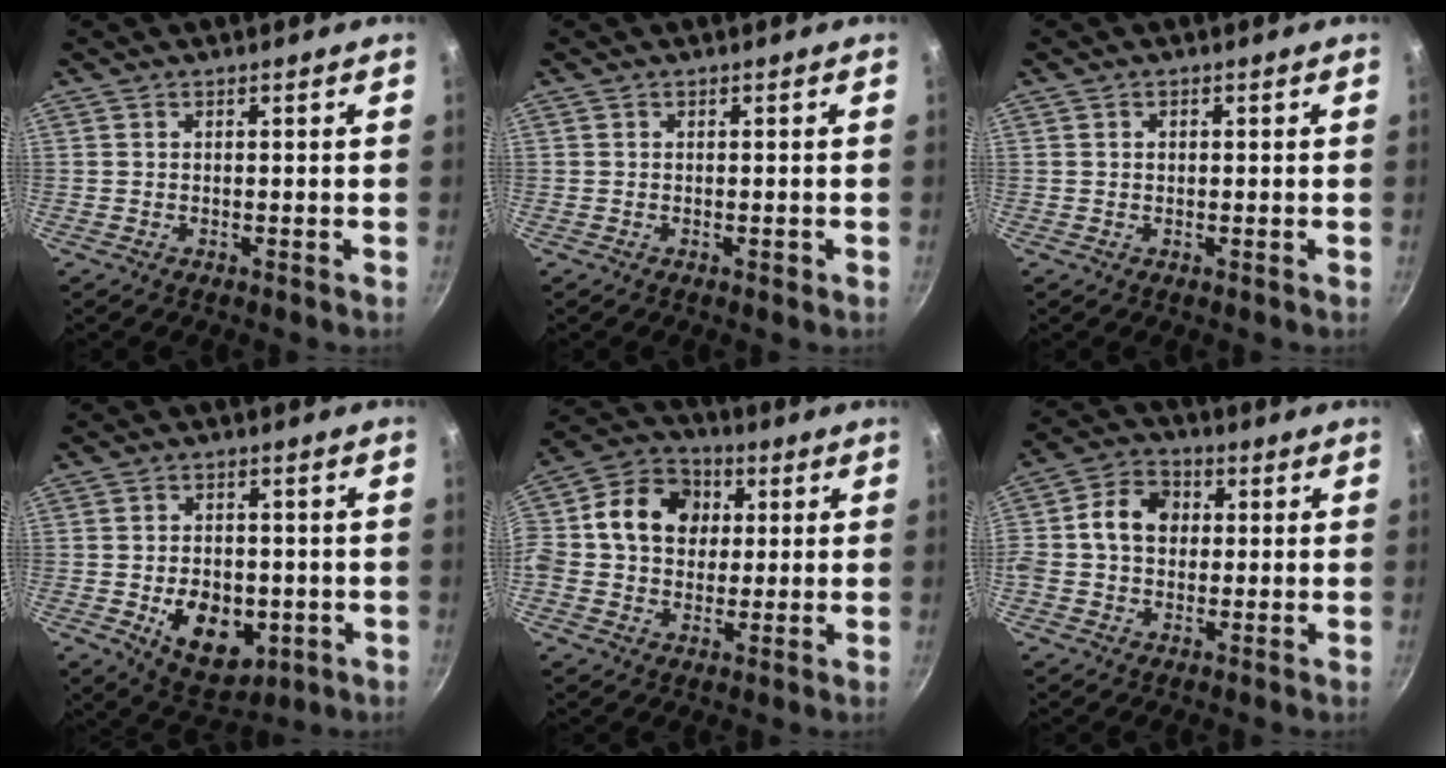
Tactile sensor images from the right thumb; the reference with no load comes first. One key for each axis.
{"total": 0.8, "fx": -0.3, "fy": 0.4, "fz": 0.6, "tx": -0.007, "ty": 0.002, "tz": -0.005}
{"total": 0.8, "fx": 0.1, "fy": 0.6, "fz": 0.5, "tx": -0.007, "ty": 0.004, "tz": 0.004}
{"total": 12.4, "fx": -3.0, "fy": 8.4, "fz": 8.7, "tx": -0.095, "ty": -0.001, "tz": -0.029}
{"total": 15.8, "fx": 2.4, "fy": 12.8, "fz": 9.0, "tx": -0.140, "ty": 0.025, "tz": 0.022}
{"total": 9.4, "fx": 0.9, "fy": 7.5, "fz": 5.5, "tx": -0.072, "ty": 0.019, "tz": -0.005}